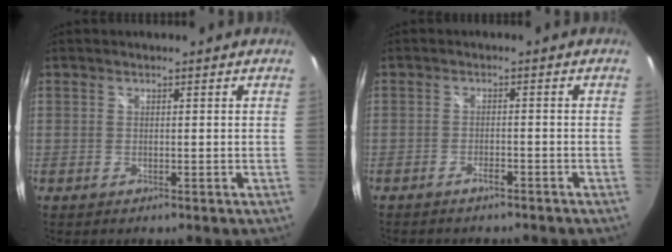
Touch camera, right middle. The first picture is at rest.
{"total": 2.4, "force": [-2.1, 0.7, 0.9], "torque": [-0.027, -0.001, -0.034]}